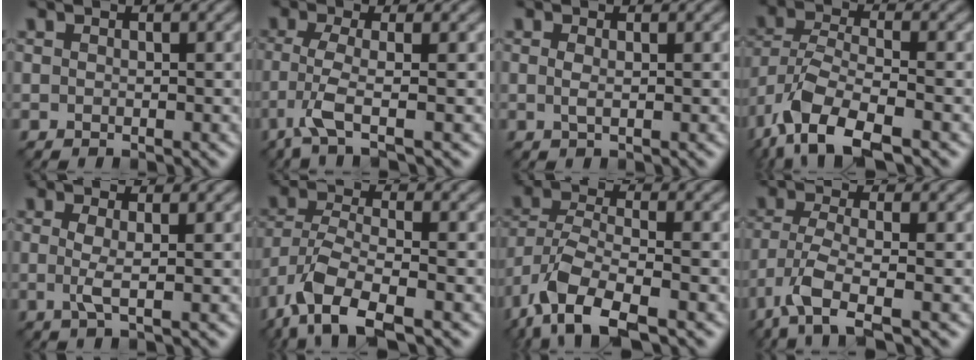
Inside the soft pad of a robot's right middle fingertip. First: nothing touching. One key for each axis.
{"total": 3.7, "fx": -1.7, "fy": 0.5, "fz": 3.3, "tx": -0.074, "ty": -0.005, "tz": -0.042}
{"total": 0.9, "fx": 0.1, "fy": 0.3, "fz": 0.8, "tx": -0.019, "ty": -0.001, "tz": 0.001}
{"total": 8.0, "fx": -4.9, "fy": 2.9, "fz": 5.6, "tx": -0.107, "ty": -0.007, "tz": -0.097}
{"total": 1.9, "fx": -0.1, "fy": 0.3, "fz": 1.8, "tx": -0.042, "ty": -0.003, "tz": -0.002}
{"total": 6.4, "fx": -4.0, "fy": 2.1, "fz": 4.6, "tx": -0.092, "ty": -0.007, "tz": -0.081}
{"total": 7.2, "fx": -4.4, "fy": 2.5, "fz": 5.1, "tx": -0.098, "ty": -0.006, "tz": -0.089}
{"total": 4.6, "fx": -2.7, "fy": 1.0, "fz": 3.6, "tx": -0.077, "ty": -0.005, "tz": -0.060}